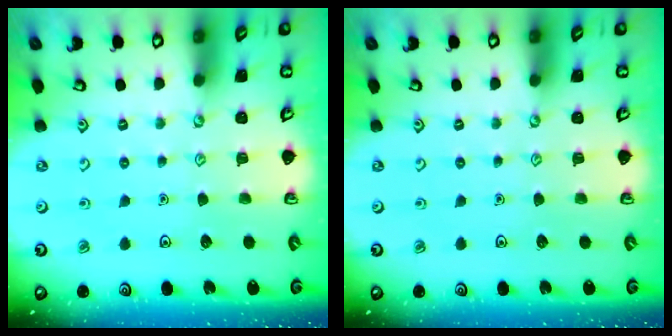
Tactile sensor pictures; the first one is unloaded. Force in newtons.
{"total": 0.0}